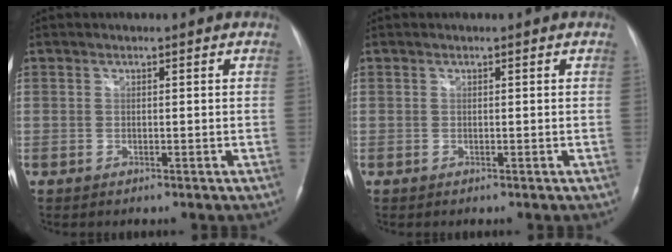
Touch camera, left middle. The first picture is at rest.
{"total": 0.0}